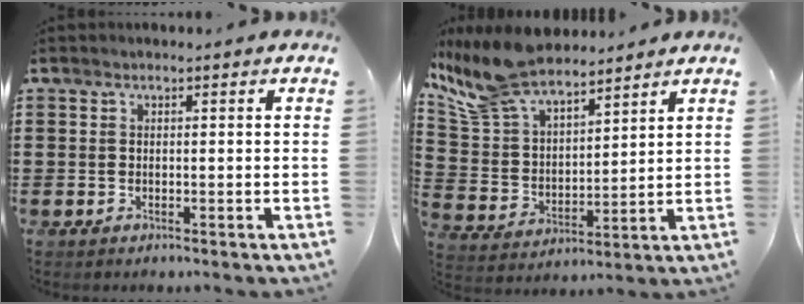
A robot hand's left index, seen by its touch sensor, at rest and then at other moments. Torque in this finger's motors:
{"motor_torque": [2.14, 0.00, 0.42, 0.16]}